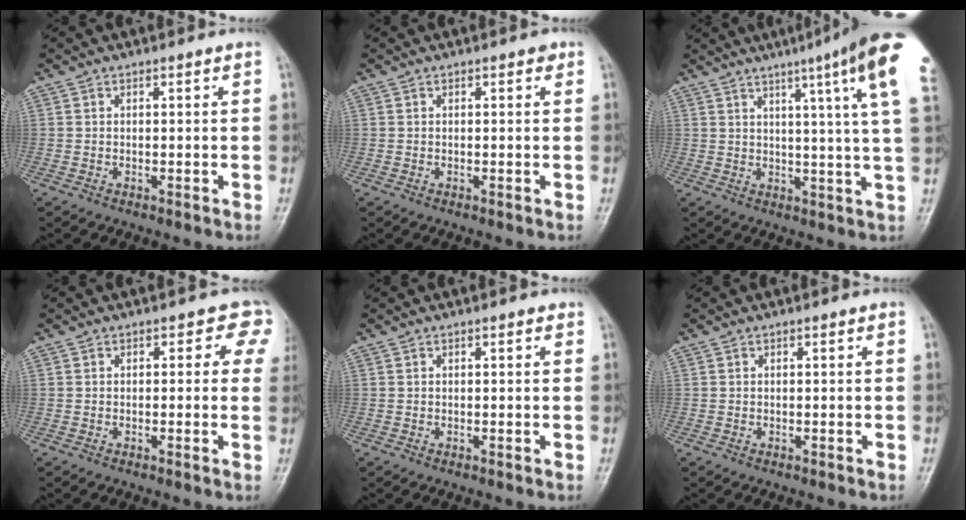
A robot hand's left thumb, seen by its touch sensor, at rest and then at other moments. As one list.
[{"total": 0.8, "force": [0.3, 0.4, 0.5], "torque": [0.000, 0.001, 0.000]}, {"total": 17.0, "force": [9.5, 0.0, 14.2], "torque": [-0.179, -0.037, 0.101]}, {"total": 3.5, "force": [1.3, 2.6, 2.0], "torque": [0.025, 0.002, -0.006]}, {"total": 0.0}, {"total": 0.0}]